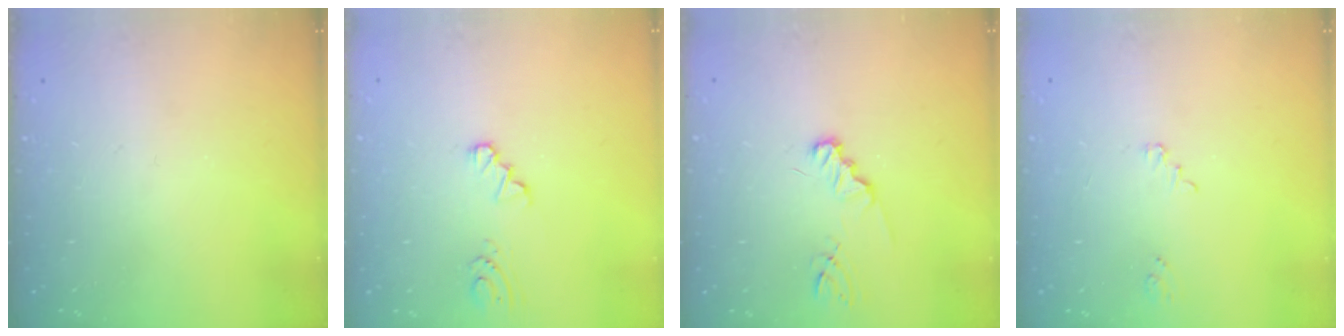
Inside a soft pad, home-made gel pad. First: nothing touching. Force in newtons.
{"total": 1.2, "press": 1.2, "slide": 0.2}
{"total": 1.8, "press": 1.8, "slide": 0.3}
{"total": 2.2, "press": 2.2, "slide": 0.2}